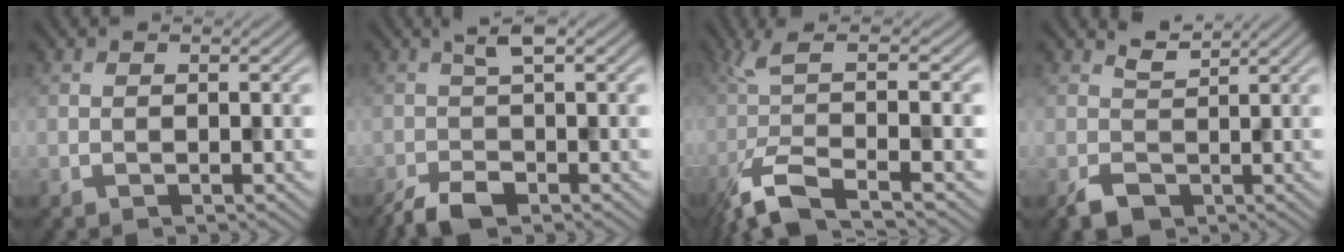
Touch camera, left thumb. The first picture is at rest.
{"total": 4.0, "force": [-1.7, 1.3, 3.4], "torque": [-0.074, 0.000, -0.037]}
{"total": 8.7, "force": [-3.0, 2.3, 7.8], "torque": [-0.147, -0.006, -0.072]}
{"total": 2.5, "force": [0.4, 1.9, 1.7], "torque": [-0.036, -0.008, 0.012]}